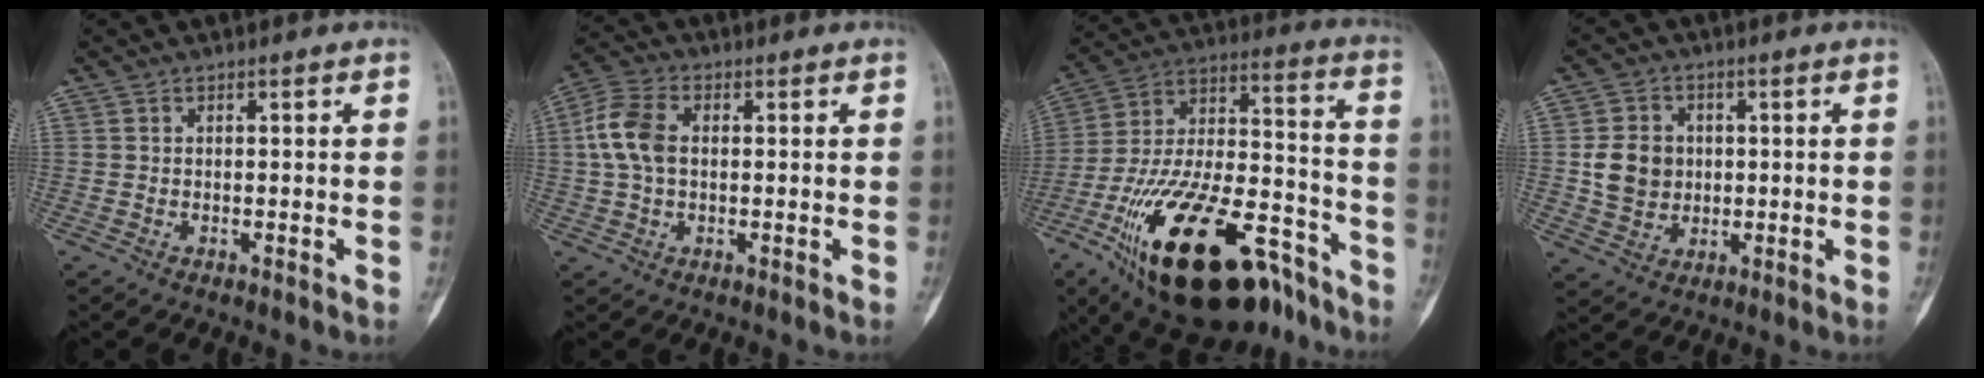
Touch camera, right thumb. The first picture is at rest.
{"total": 8.2, "force": [0.9, 5.2, 6.3], "torque": [-0.141, 0.018, 0.014]}
{"total": 31.8, "force": [-18.4, 13.5, 22.2], "torque": [-0.393, 0.065, -0.304]}
{"total": 8.2, "force": [0.4, 7.0, 4.1], "torque": [-0.049, 0.000, 0.010]}